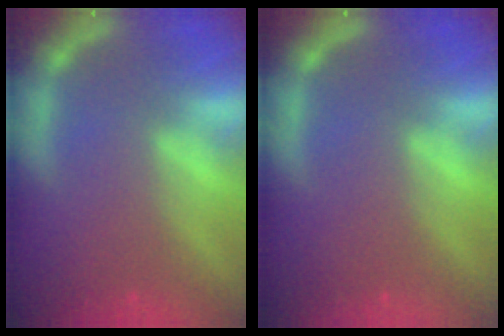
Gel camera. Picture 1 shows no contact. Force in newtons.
{"total": 0.0}